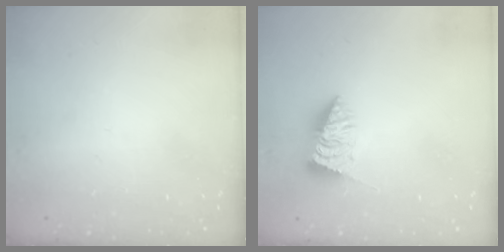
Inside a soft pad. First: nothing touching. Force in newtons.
{"total": 2.6, "press": 2.6, "slide": 0.1}